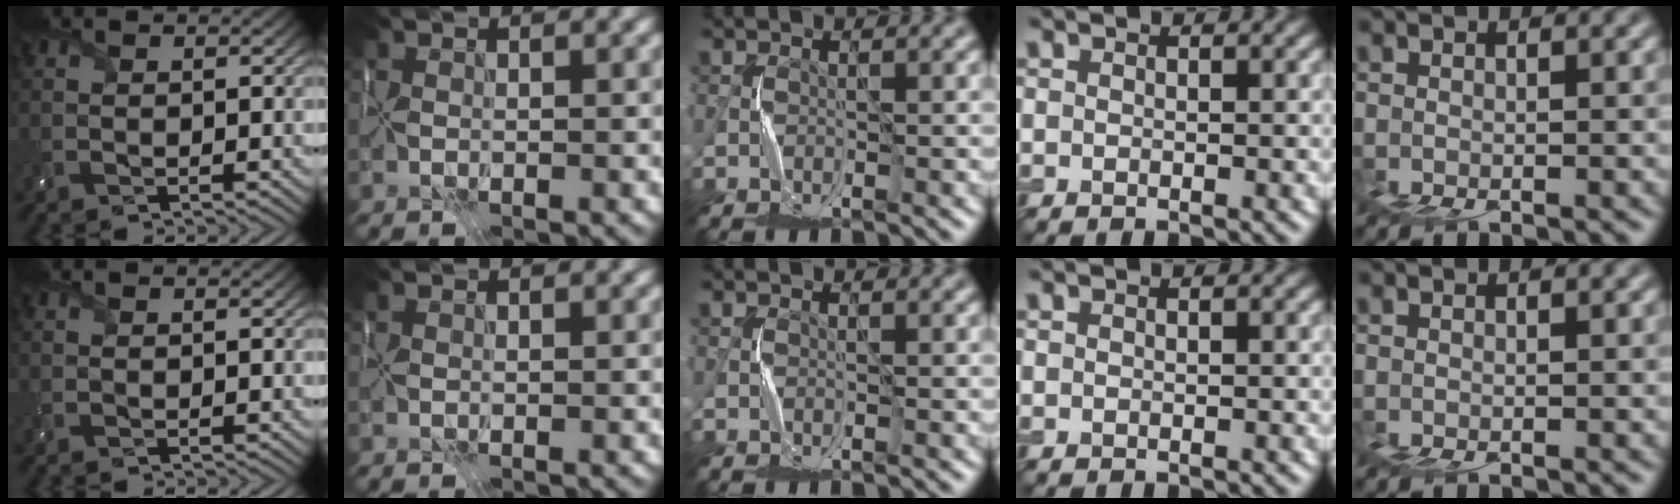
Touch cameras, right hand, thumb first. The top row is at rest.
{}